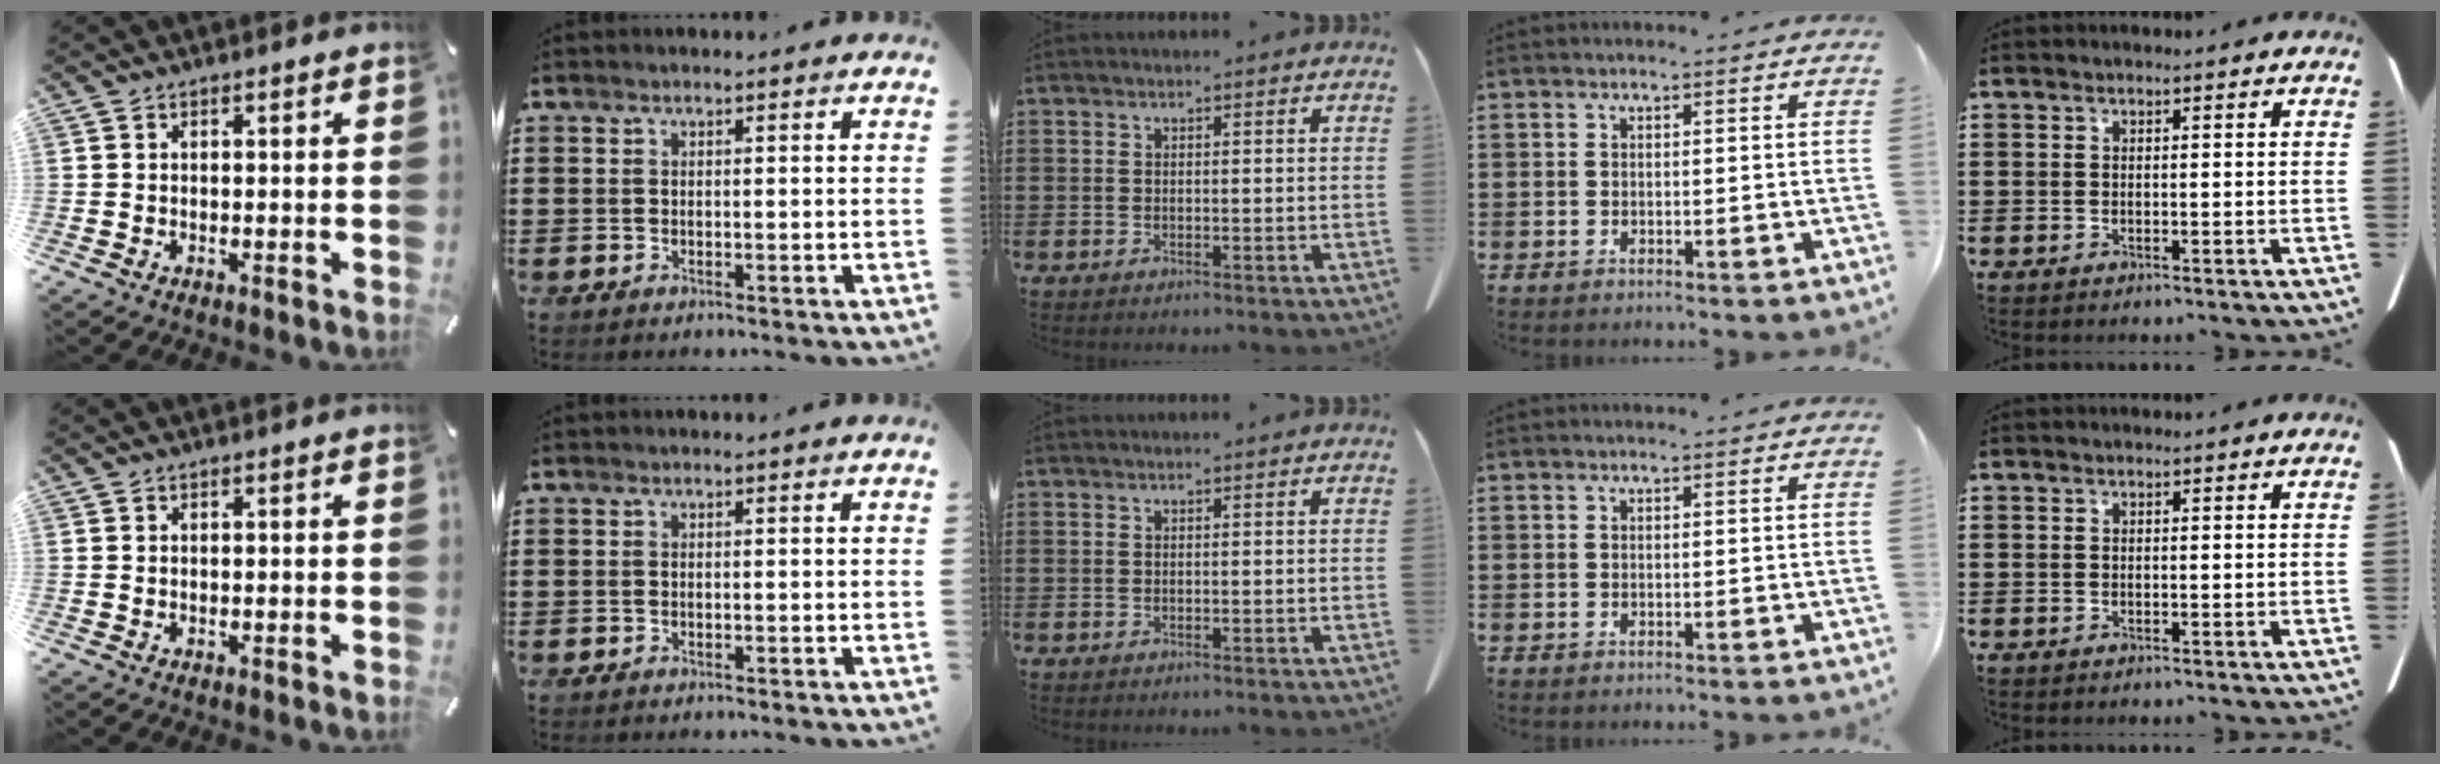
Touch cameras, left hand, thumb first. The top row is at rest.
{}